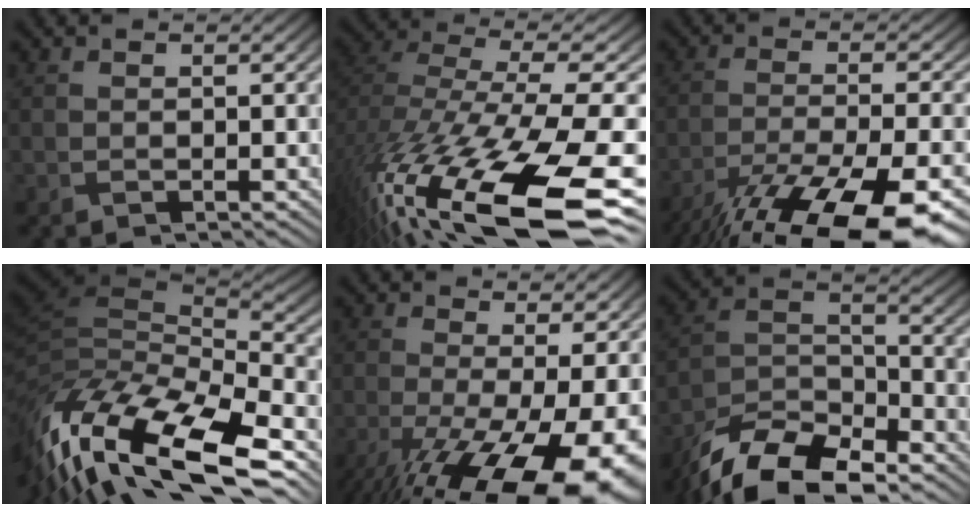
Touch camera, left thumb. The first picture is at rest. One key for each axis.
{"total": 19.1, "fx": -9.3, "fy": 7.8, "fz": 14.8, "tx": -0.335, "ty": -0.087, "tz": -0.114}
{"total": 17.4, "fx": -12.9, "fy": 4.4, "fz": 10.9, "tx": -0.198, "ty": -0.044, "tz": -0.196}
{"total": 18.2, "fx": -9.9, "fy": 6.7, "fz": 13.6, "tx": -0.303, "ty": -0.039, "tz": -0.149}
{"total": 16.6, "fx": -7.1, "fy": 6.2, "fz": 13.7, "tx": -0.255, "ty": -0.036, "tz": -0.096}
{"total": 14.7, "fx": -11.5, "fy": 5.2, "fz": 7.5, "tx": -0.161, "ty": -0.015, "tz": -0.204}